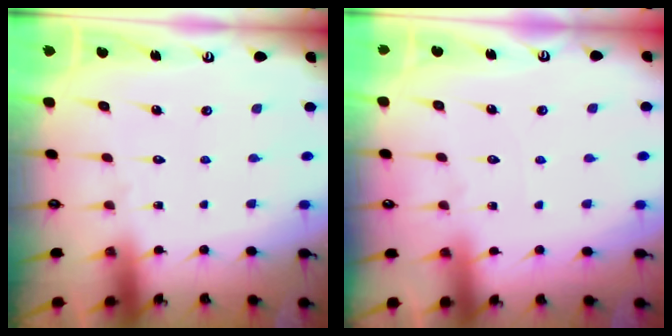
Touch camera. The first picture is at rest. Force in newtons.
{"total": 2.3, "press": 2.3, "slide": 0.4}